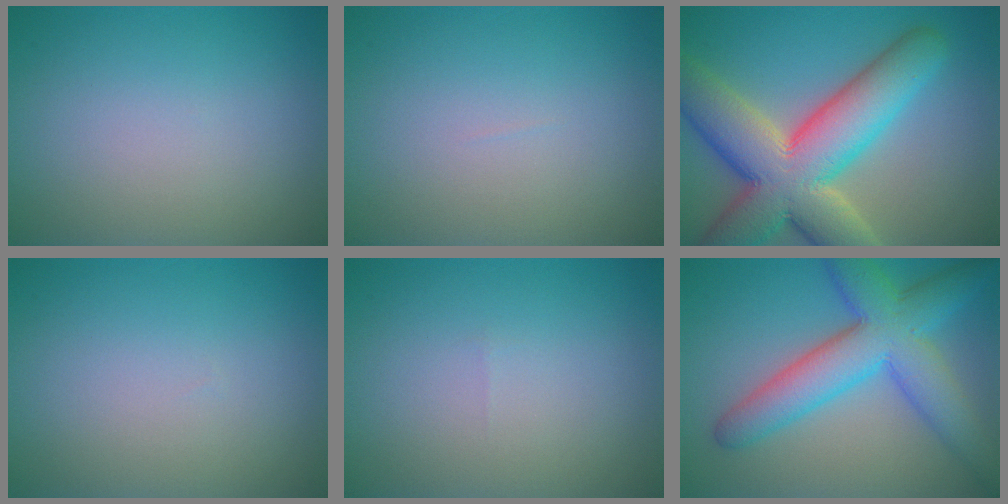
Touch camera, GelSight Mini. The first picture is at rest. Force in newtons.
{"total": 0.0}
{"total": 12.9, "press": 12.9, "slide": 0.8}
{"total": 0.0}
{"total": 0.0}
{"total": 8.3, "press": 8.3, "slide": 0.2}